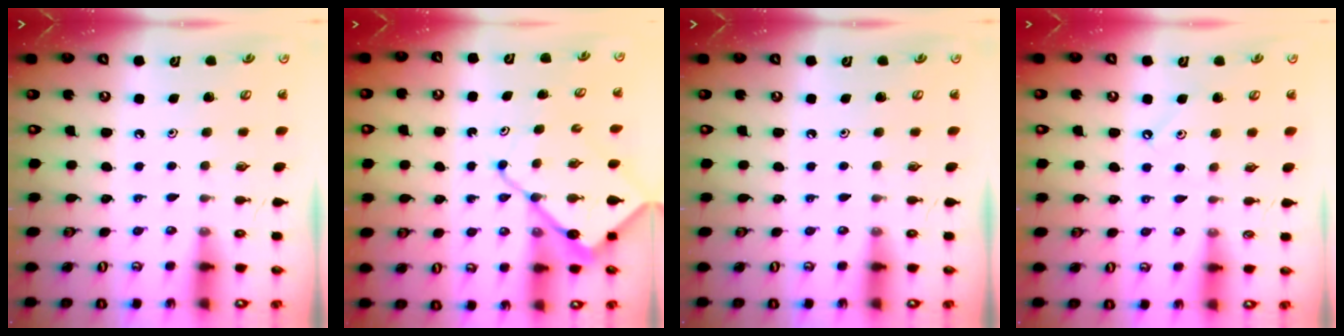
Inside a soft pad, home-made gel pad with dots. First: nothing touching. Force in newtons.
{"total": 11.8, "press": 11.7, "slide": 1.2}
{"total": 0.0}
{"total": 3.0, "press": 3.0, "slide": 0.4}